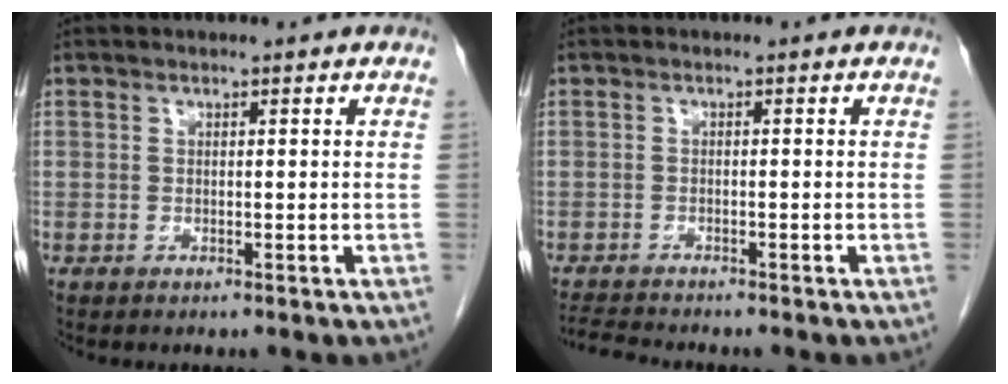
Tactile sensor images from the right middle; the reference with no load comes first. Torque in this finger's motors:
{"motor_torque": [-0.24, -0.09, -0.04, -0.01]}